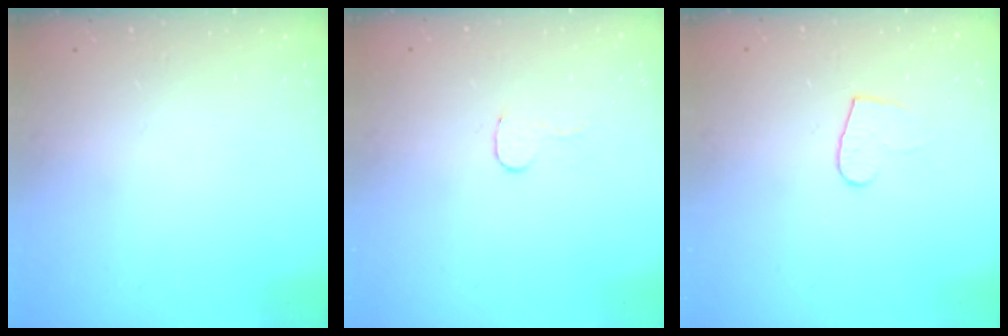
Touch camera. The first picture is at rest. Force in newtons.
{"total": 4.1, "press": 4.1, "slide": 0.3}
{"total": 6.0, "press": 6.0, "slide": 0.5}